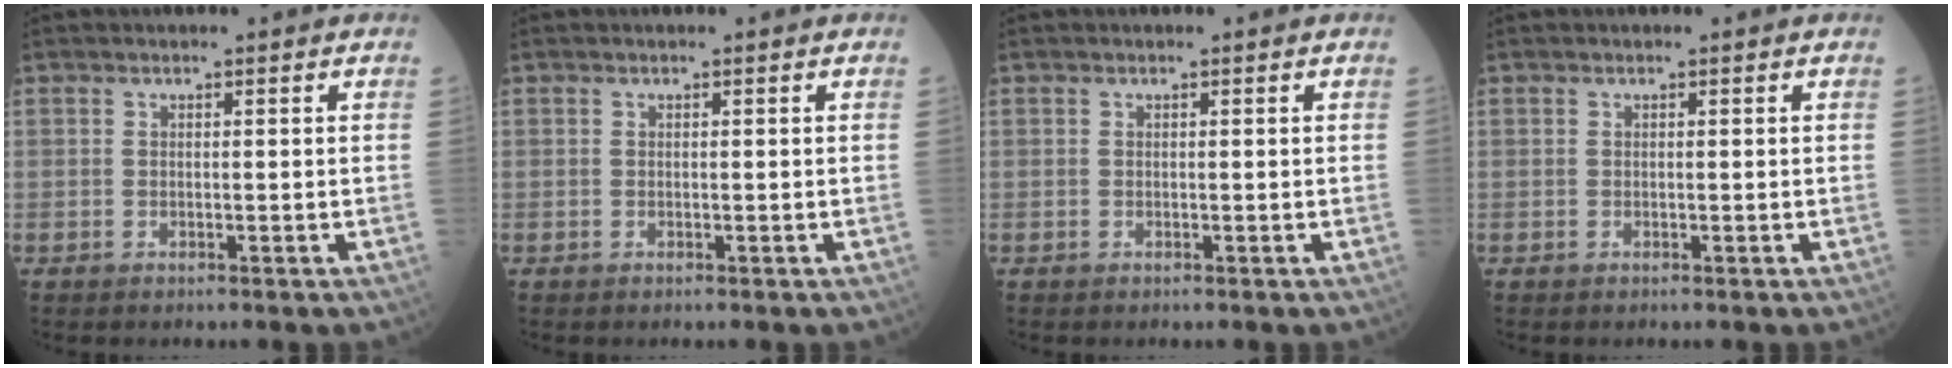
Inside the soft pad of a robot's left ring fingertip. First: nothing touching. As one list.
[{"total": 0.0}, {"total": 0.0}, {"total": 0.0}]